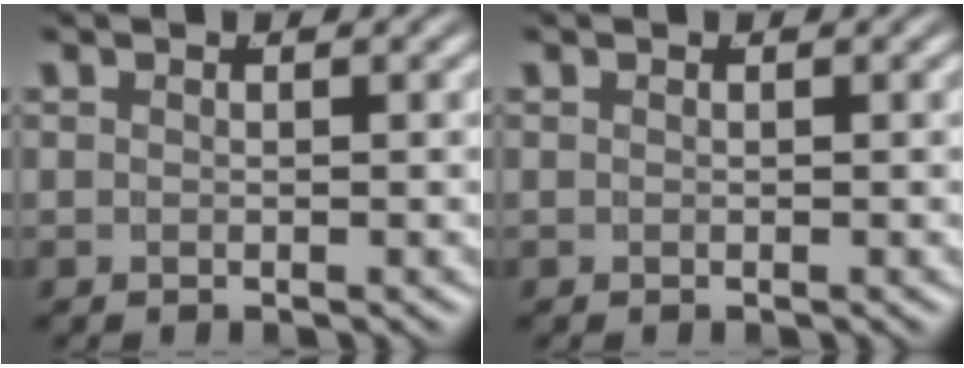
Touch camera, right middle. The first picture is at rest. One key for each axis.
{"total": 0.0}